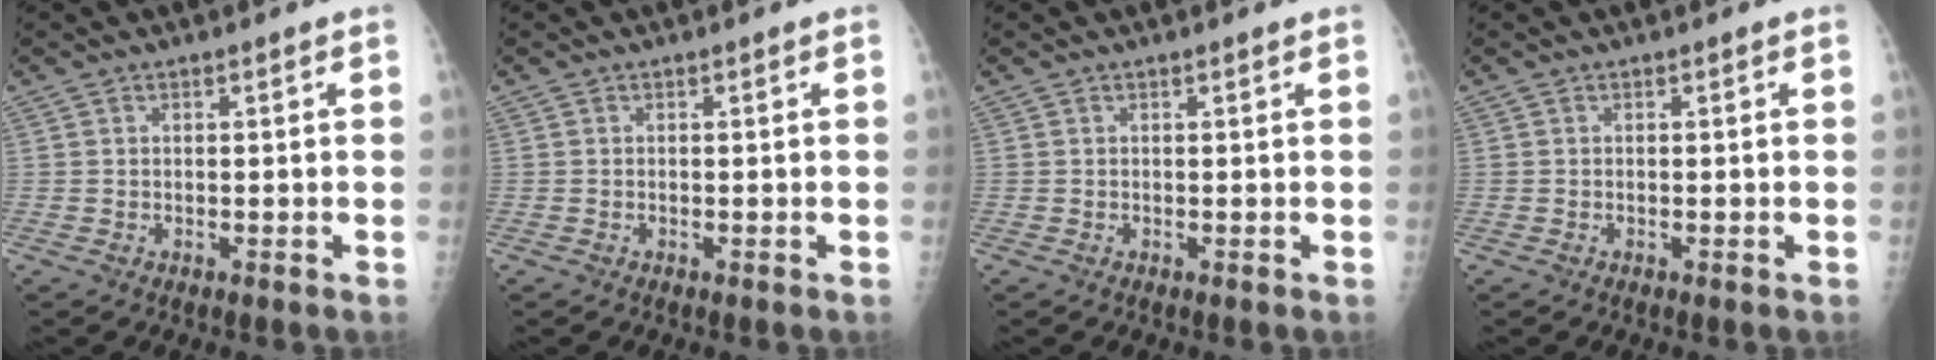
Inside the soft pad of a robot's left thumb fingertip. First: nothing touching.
{"total": 0.0}
{"total": 0.5, "force": [0.4, 0.0, 0.3], "torque": [-0.007, 0.002, 0.005]}
{"total": 0.0}